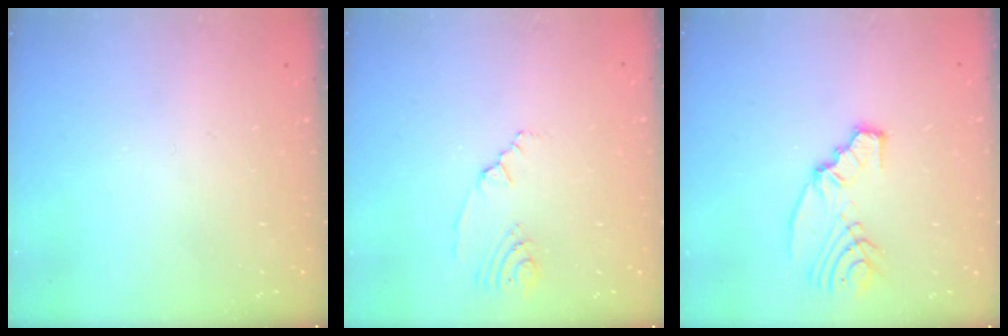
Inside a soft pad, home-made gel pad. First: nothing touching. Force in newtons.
{"total": 2.5, "press": 2.1, "slide": 1.3}
{"total": 9.0, "press": 8.2, "slide": 3.7}